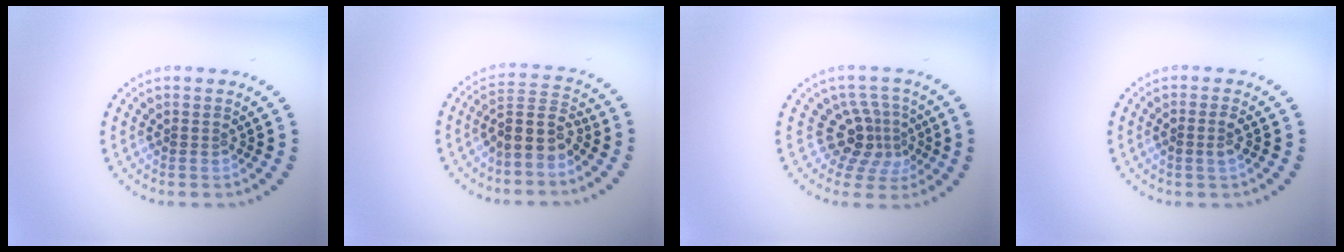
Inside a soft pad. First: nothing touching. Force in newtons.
{"total": 3.5, "press": 2.9, "slide": 2.0}
{"total": 3.8, "press": 2.6, "slide": 2.7}
{"total": 1.2, "press": 1.1, "slide": 0.4}